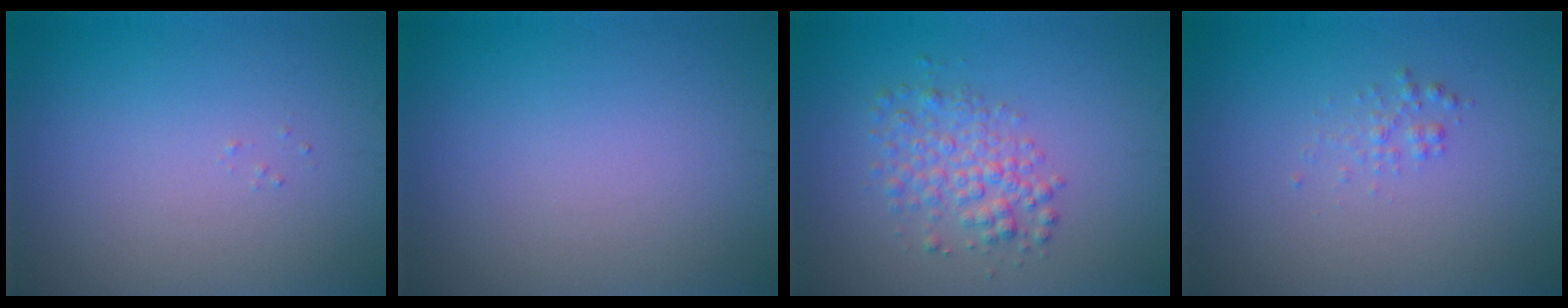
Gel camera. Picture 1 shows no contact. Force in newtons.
{"total": 0.0}
{"total": 3.2, "press": 3.2, "slide": 0.1}
{"total": 1.0, "press": 1.0, "slide": 0.0}